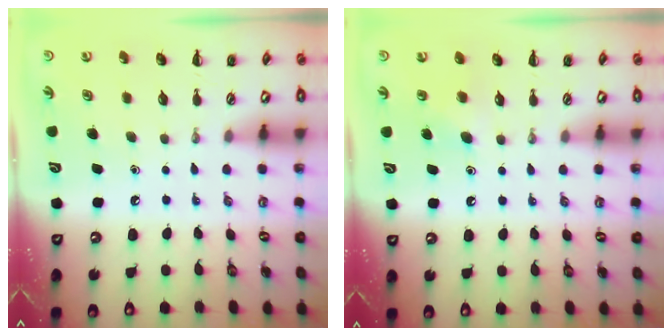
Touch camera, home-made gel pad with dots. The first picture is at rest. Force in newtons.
{"total": 4.2, "press": 3.8, "slide": 1.7}